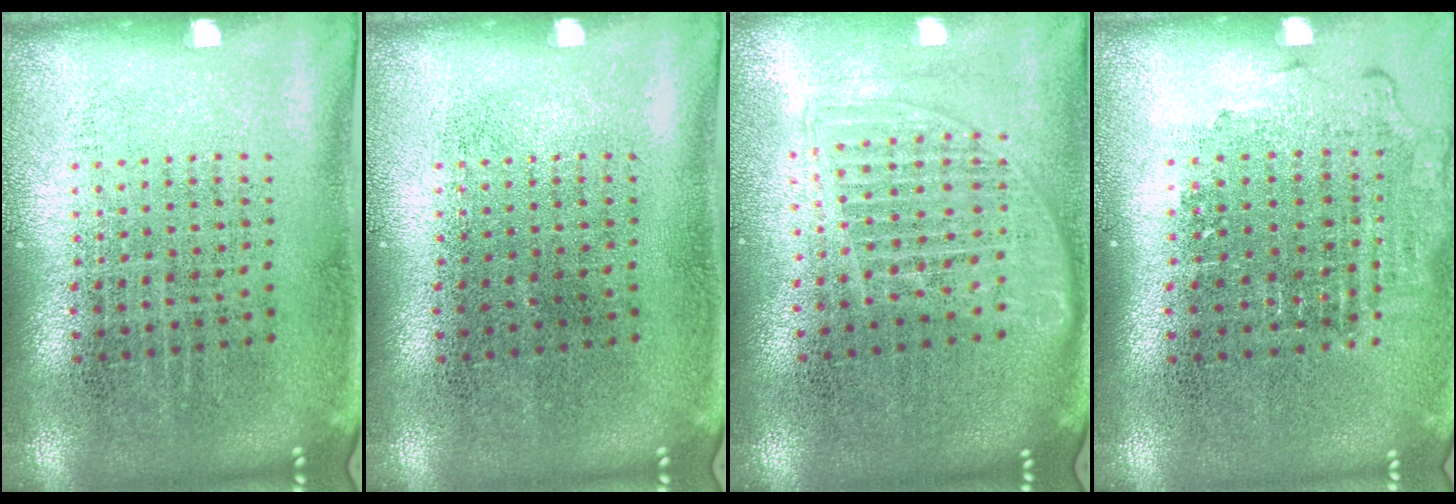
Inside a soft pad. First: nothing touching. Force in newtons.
{"total": 0.0}
{"total": 1.6, "press": 1.4, "slide": 0.8}
{"total": 1.3, "press": 1.1, "slide": 0.6}